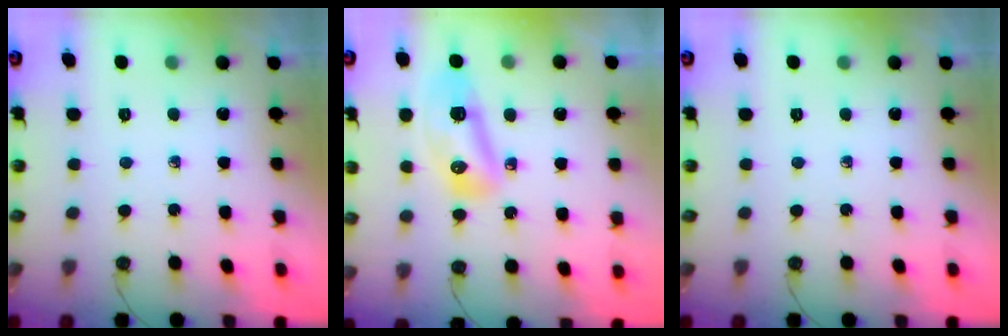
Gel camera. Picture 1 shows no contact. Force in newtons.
{"total": 11.4, "press": 10.8, "slide": 3.8}
{"total": 0.0}